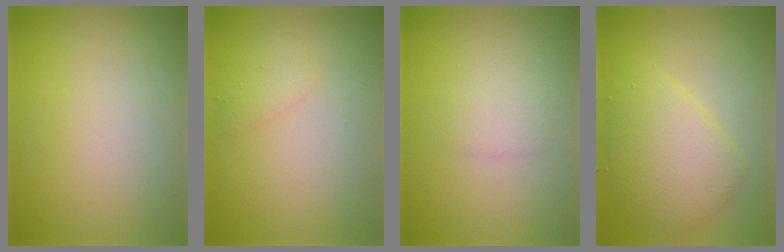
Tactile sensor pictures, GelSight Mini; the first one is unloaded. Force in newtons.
{"total": 1.3, "press": 1.3, "slide": 0.0}
{"total": 1.4, "press": 1.4, "slide": 0.0}
{"total": 4.9, "press": 4.9, "slide": 0.3}